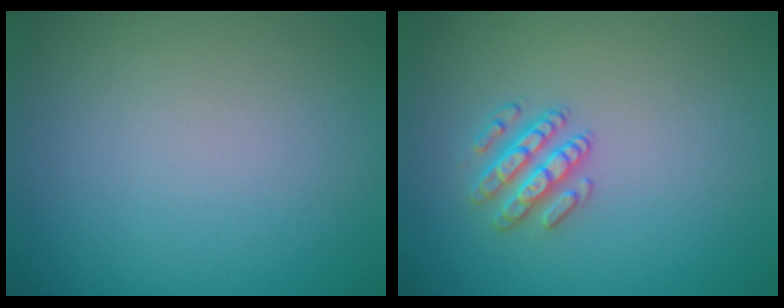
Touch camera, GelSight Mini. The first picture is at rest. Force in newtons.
{"total": 2.6, "press": 2.6, "slide": 0.5}